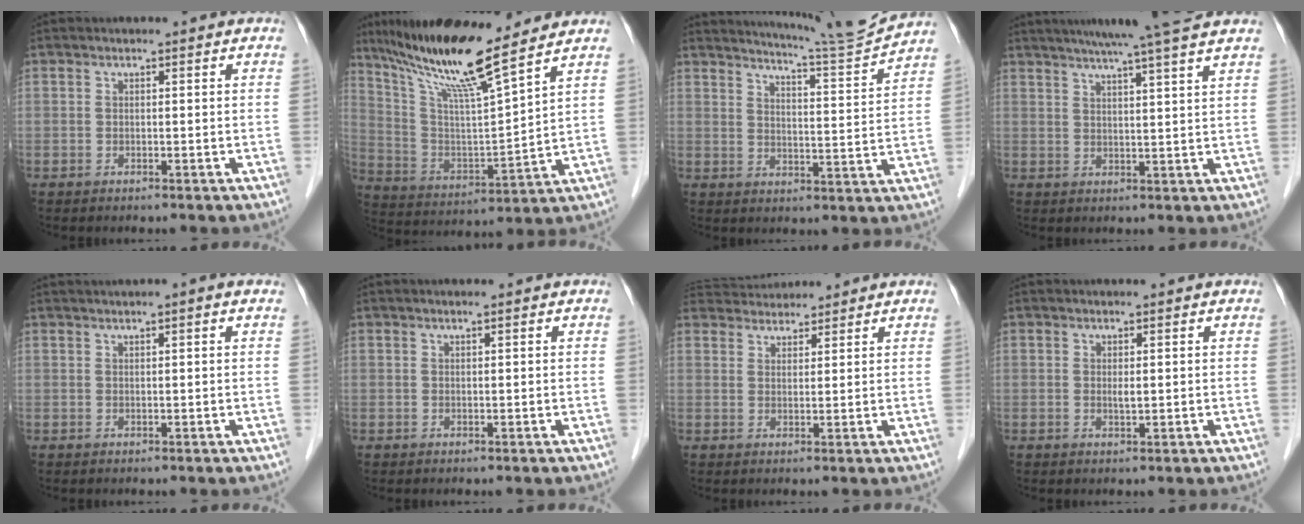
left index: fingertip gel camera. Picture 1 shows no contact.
{"total": 15.5, "force": [12.3, -0.5, 9.4], "torque": [-0.175, 0.001, 0.229]}
{"total": 10.7, "force": [10.3, -2.3, 2.0], "torque": [-0.042, -0.034, 0.154]}
{"total": 12.2, "force": [10.1, -1.0, 6.7], "torque": [-0.102, 0.019, 0.131]}
{"total": 2.6, "force": [1.8, -0.3, 1.8], "torque": [-0.028, 0.020, 0.034]}
{"total": 0.6, "force": [0.6, -0.1, 0.3], "torque": [-0.003, 0.004, 0.013]}
{"total": 6.6, "force": [6.4, 1.4, 0.9], "torque": [-0.012, 0.034, 0.106]}
{"total": 1.0, "force": [0.5, 0.2, 0.9], "torque": [-0.015, 0.001, 0.011]}